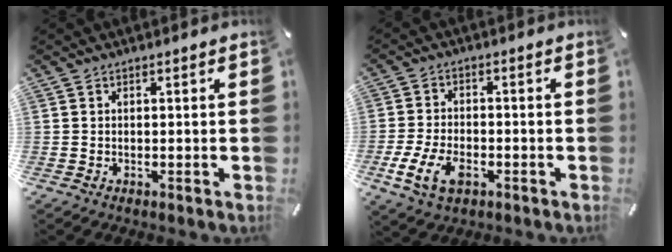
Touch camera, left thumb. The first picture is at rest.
{"total": 8.6, "force": [-3.5, 5.2, 6.0], "torque": [-0.139, 0.004, -0.064]}